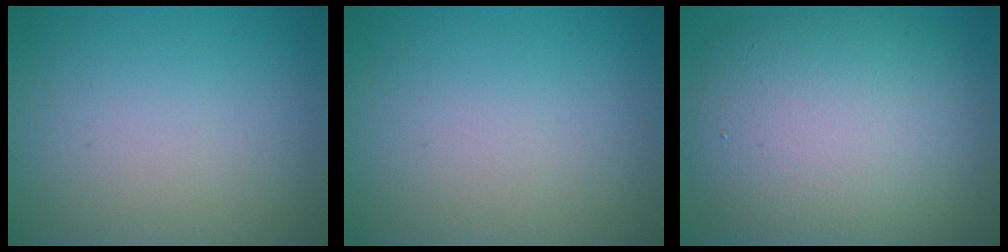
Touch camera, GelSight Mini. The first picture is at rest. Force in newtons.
{"total": 0.0}
{"total": 11.7, "press": 11.6, "slide": 0.7}